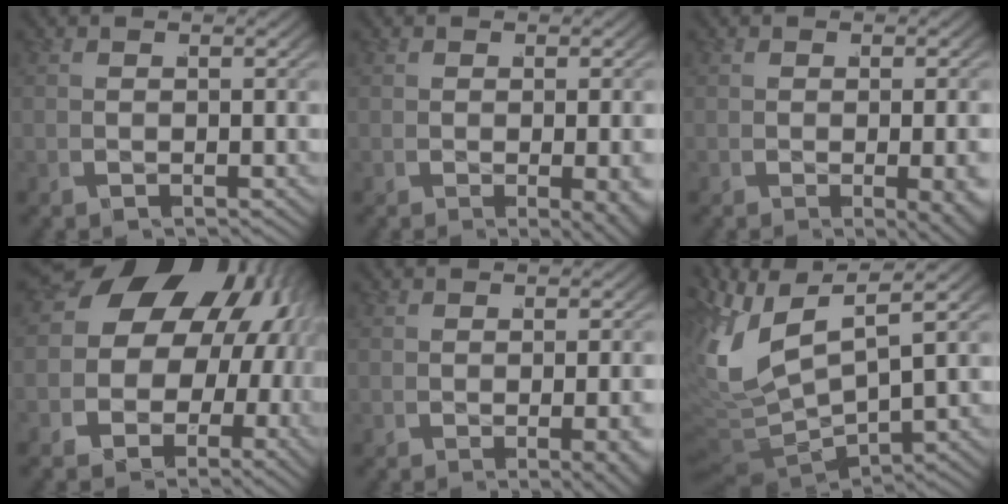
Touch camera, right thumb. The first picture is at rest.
{"total": 2.1, "force": [-0.5, 0.4, 2.0], "torque": [-0.027, -0.012, -0.001]}
{"total": 2.4, "force": [-0.6, 0.5, 2.3], "torque": [-0.031, -0.012, -0.002]}
{"total": 16.9, "force": [1.4, 13.8, 9.7], "torque": [-0.200, -0.014, 0.000]}
{"total": 2.3, "force": [-0.8, 0.5, 2.1], "torque": [-0.028, -0.005, -0.008]}
{"total": 13.2, "force": [-0.2, 9.5, 9.2], "torque": [-0.238, -0.055, 0.005]}